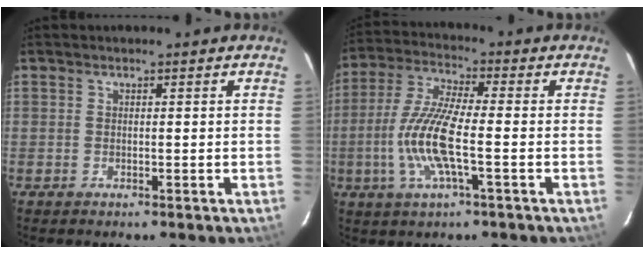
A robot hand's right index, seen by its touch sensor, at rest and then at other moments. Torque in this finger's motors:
{"motor_torque": [1.76, -0.38, 0.96, 0.11]}